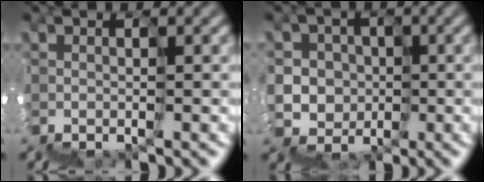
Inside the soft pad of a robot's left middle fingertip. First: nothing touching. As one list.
[{"total": 3.9, "force": [-0.6, 3.8, -0.7], "torque": [0.042, 0.019, -0.021]}]